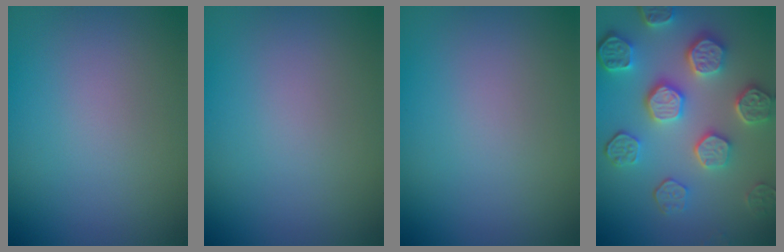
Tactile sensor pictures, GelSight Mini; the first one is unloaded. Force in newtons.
{"total": 0.0}
{"total": 0.0}
{"total": 7.0, "press": 5.7, "slide": 4.2}